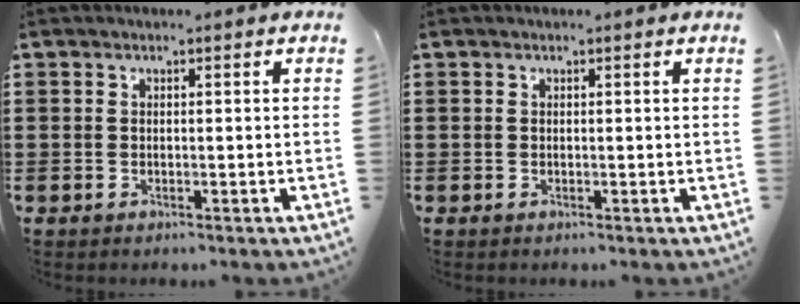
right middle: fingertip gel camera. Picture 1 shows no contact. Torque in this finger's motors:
{"motor_torque": [0.00, 0.00, 0.00, -0.01]}